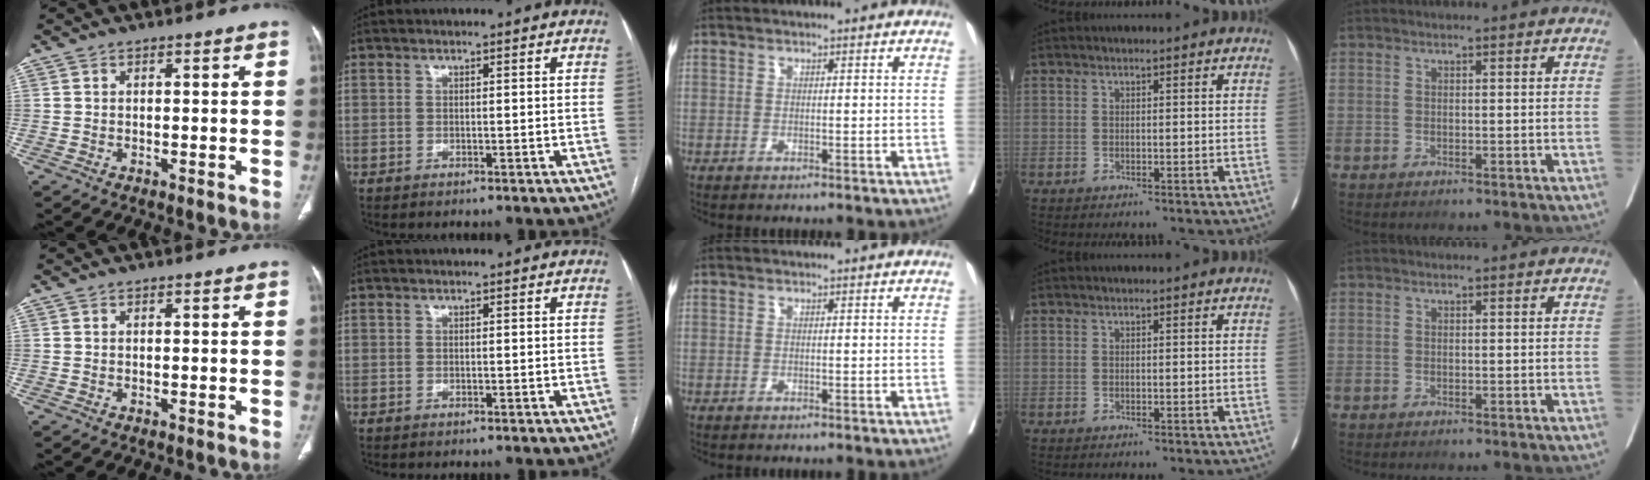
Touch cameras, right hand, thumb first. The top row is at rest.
{}